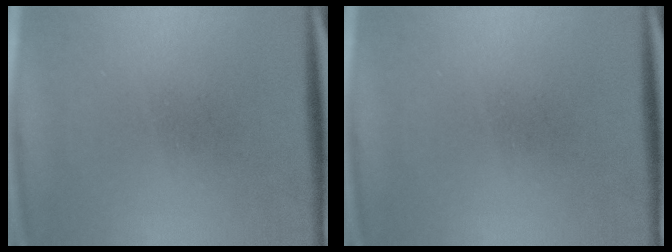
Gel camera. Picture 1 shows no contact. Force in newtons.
{"total": 0.0}